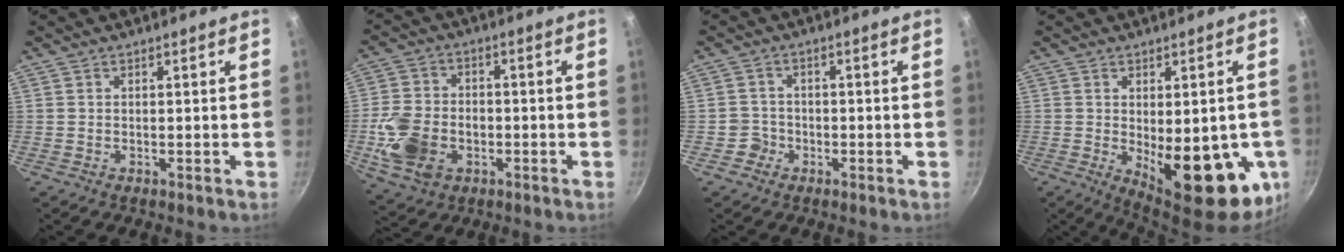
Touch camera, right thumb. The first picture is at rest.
{"total": 12.1, "force": [-3.0, 8.8, 7.8], "torque": [-0.141, 0.013, -0.055]}
{"total": 3.1, "force": [-1.5, 2.7, 0.3], "torque": [0.014, 0.022, -0.026]}
{"total": 19.5, "force": [-4.1, 8.2, 17.2], "torque": [-0.185, -0.025, -0.036]}